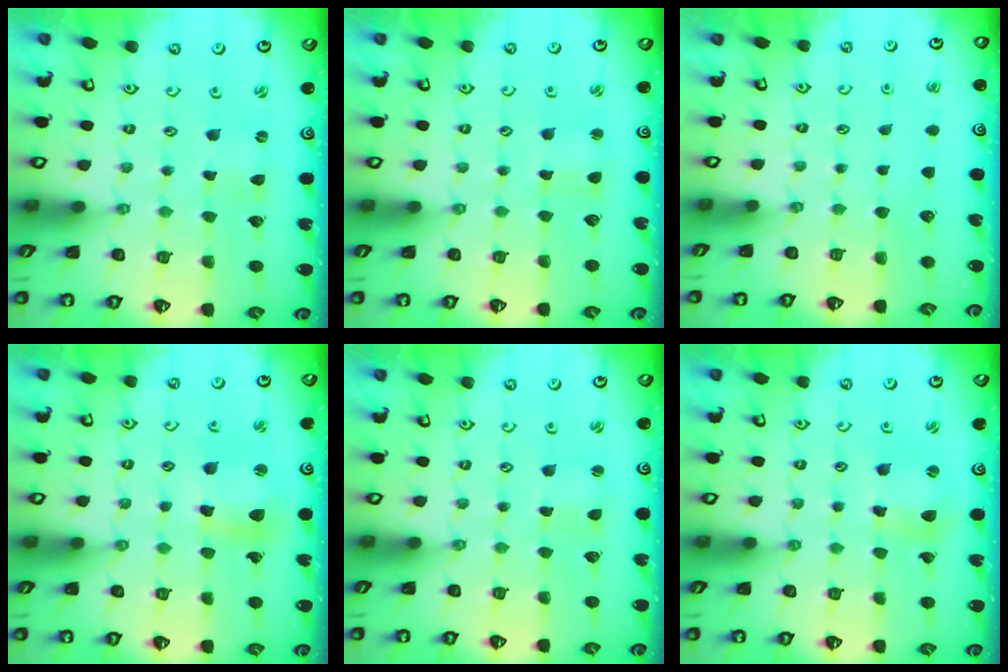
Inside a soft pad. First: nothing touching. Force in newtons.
{"total": 1.7, "press": 1.7, "slide": 0.2}
{"total": 0.0}
{"total": 9.2, "press": 9.2, "slide": 0.8}
{"total": 2.0, "press": 2.0, "slide": 0.3}
{"total": 5.9, "press": 5.8, "slide": 0.7}